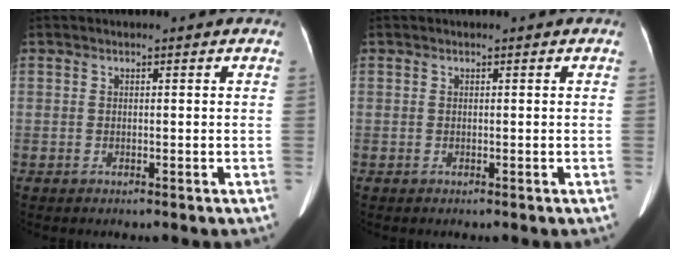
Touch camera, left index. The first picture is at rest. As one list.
[{"total": 0.0}]